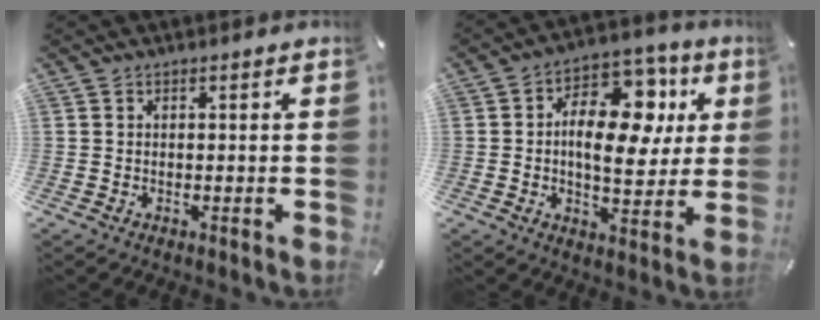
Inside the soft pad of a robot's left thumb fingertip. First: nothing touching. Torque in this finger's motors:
{"motor_torque": [1.03, 1.56, 0.46, -0.03, 0.15]}